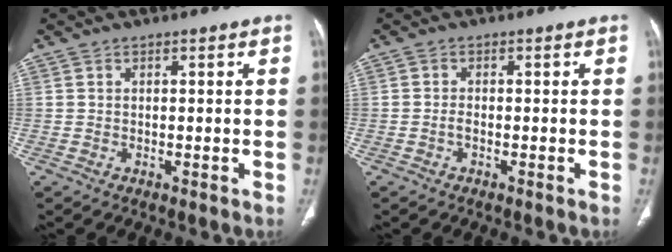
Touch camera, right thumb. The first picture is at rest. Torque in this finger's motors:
{"motor_torque": [-0.38, -0.37, 0.27, -0.29, -0.05]}